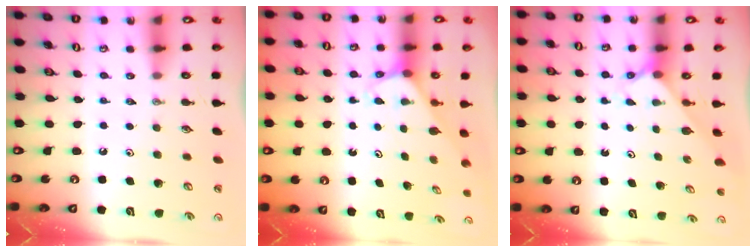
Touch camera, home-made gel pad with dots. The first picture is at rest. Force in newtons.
{"total": 2.5, "press": 2.5, "slide": 0.2}
{"total": 2.0, "press": 2.0, "slide": 0.2}